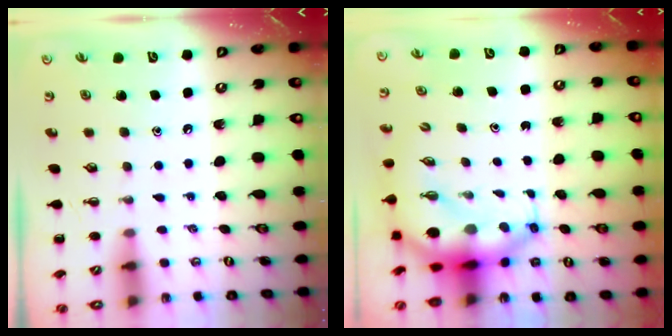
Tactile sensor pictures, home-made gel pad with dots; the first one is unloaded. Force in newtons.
{"total": 8.2, "press": 7.9, "slide": 2.0}